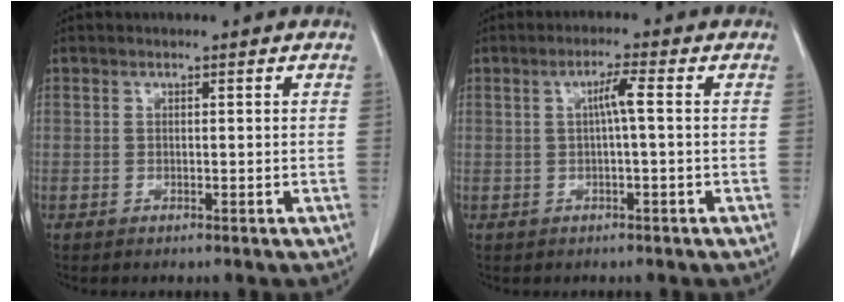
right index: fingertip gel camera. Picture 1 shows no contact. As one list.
[{"total": 2.8, "force": [0.2, 0.0, 2.8], "torque": [-0.050, 0.006, 0.004]}]